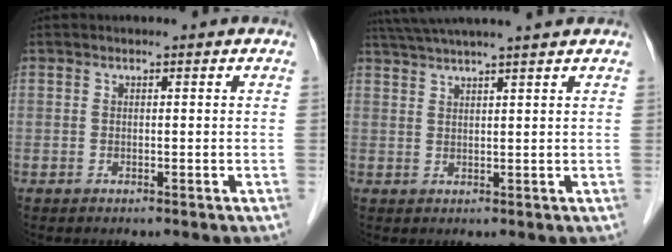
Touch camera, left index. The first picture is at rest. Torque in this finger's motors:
{"motor_torque": [1.10, -1.04, 0.31, 0.09]}